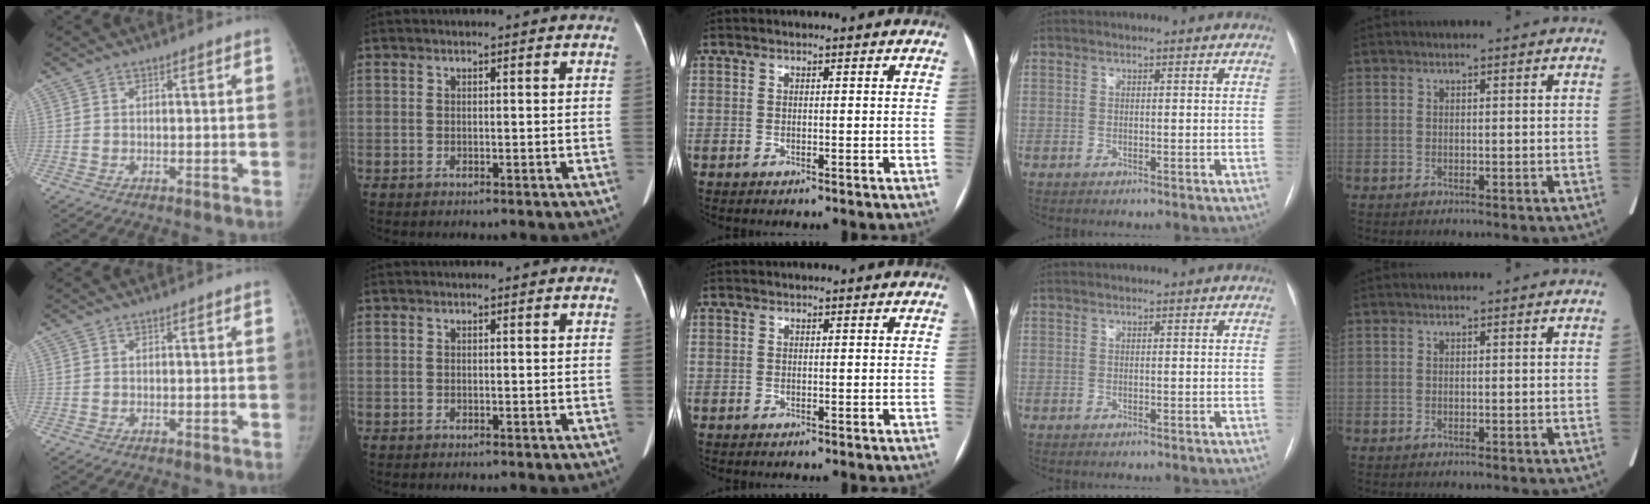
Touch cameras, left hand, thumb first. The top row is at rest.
{}